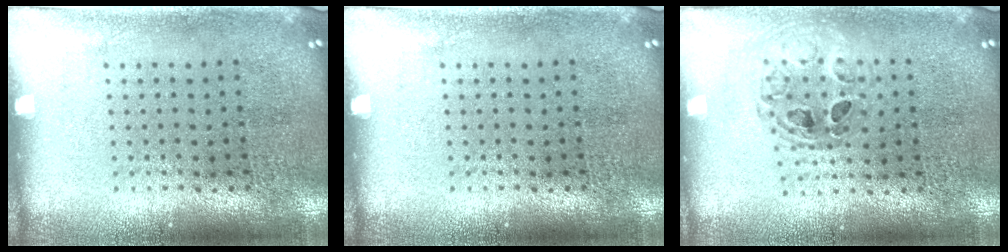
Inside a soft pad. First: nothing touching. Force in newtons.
{"total": 0.0}
{"total": 0.8, "press": 0.7, "slide": 0.2}